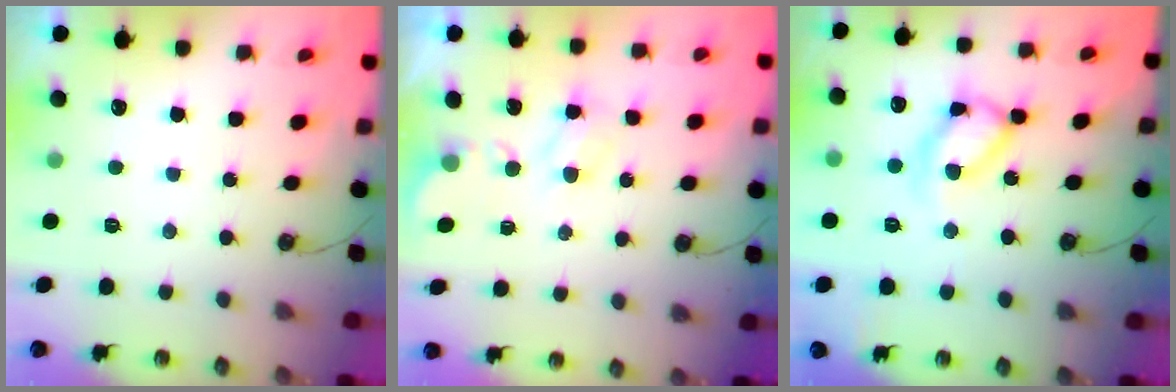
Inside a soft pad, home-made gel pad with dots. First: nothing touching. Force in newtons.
{"total": 3.9, "press": 3.8, "slide": 0.6}
{"total": 12.2, "press": 12.2, "slide": 0.8}